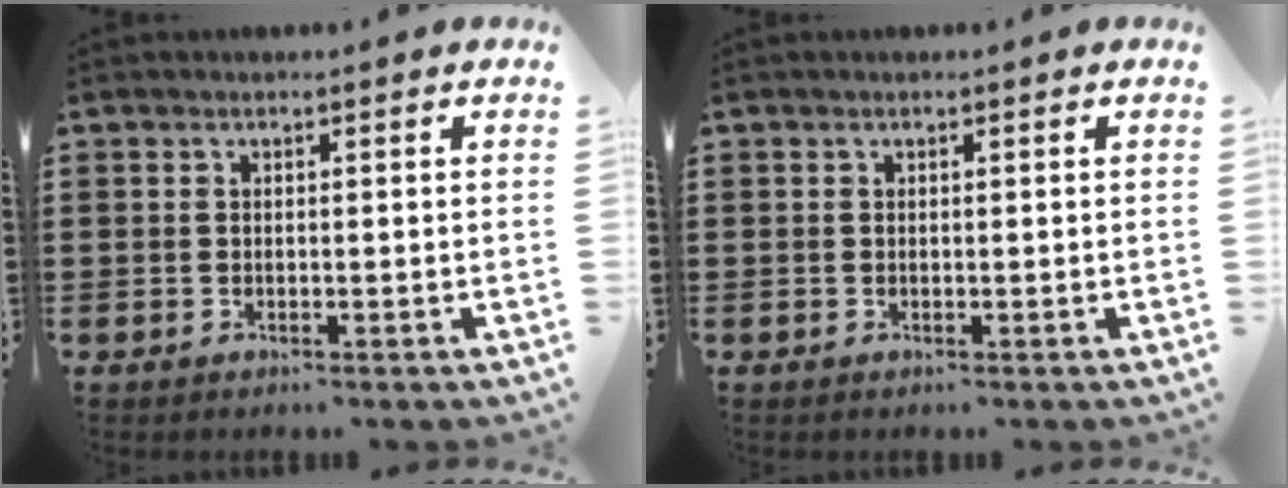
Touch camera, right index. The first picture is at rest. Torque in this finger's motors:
{"motor_torque": [0.15, 0.16, 0.00, 0.00]}